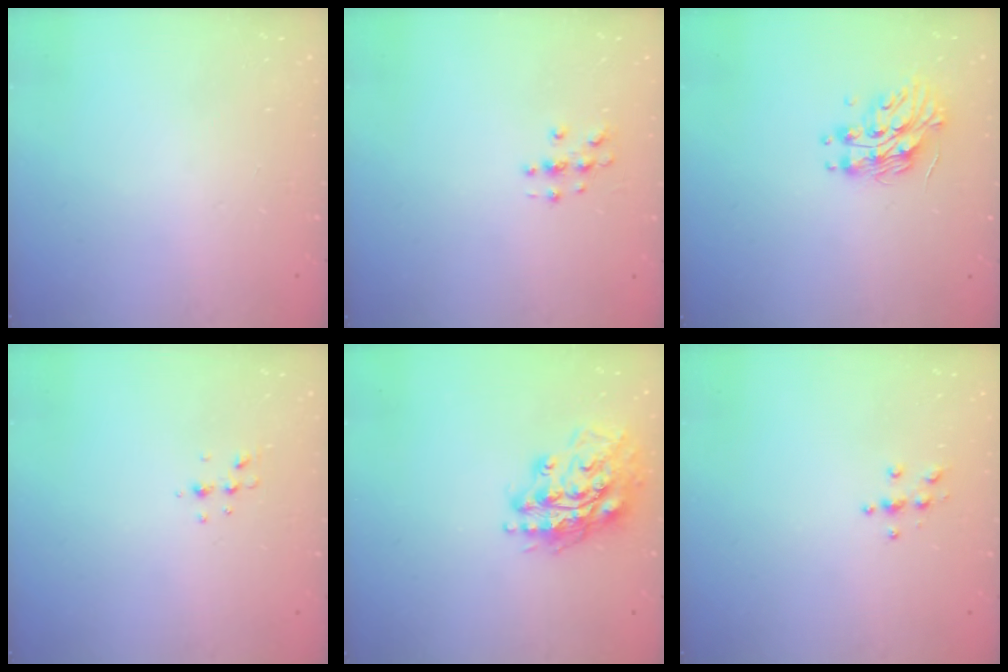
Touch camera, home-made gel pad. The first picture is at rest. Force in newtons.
{"total": 2.8, "press": 2.8, "slide": 0.3}
{"total": 11.6, "press": 11.6, "slide": 0.0}
{"total": 3.8, "press": 3.6, "slide": 1.3}
{"total": 18.0, "press": 17.8, "slide": 2.5}
{"total": 3.8, "press": 3.8, "slide": 0.4}